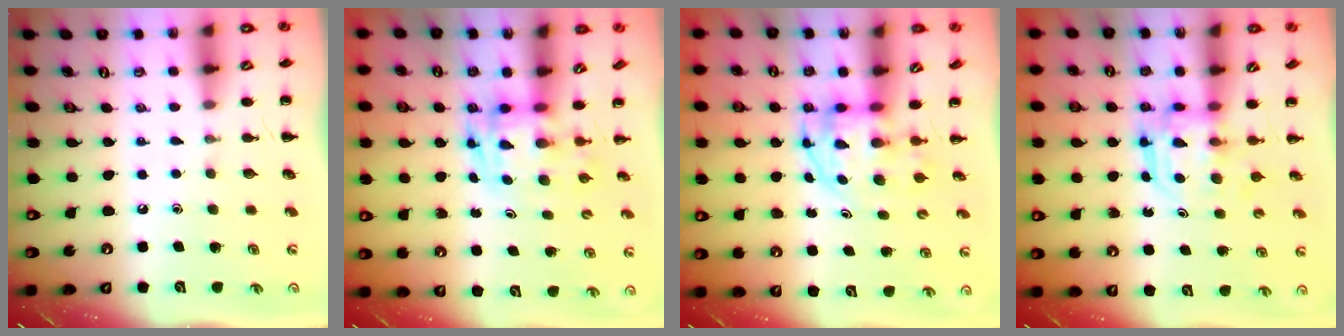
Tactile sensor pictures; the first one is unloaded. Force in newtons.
{"total": 3.5, "press": 3.4, "slide": 0.6}
{"total": 3.7, "press": 3.7, "slide": 0.7}
{"total": 3.1, "press": 3.1, "slide": 0.2}